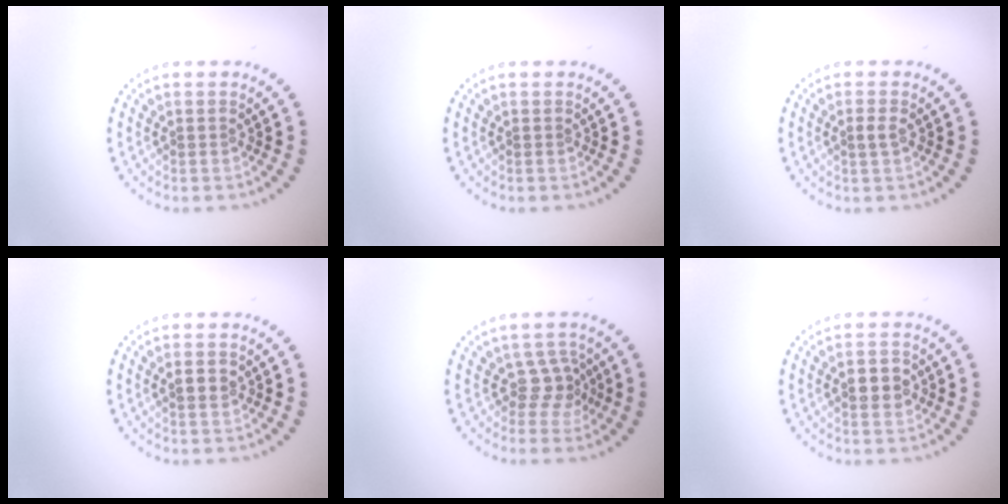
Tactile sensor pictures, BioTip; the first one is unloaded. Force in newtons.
{"total": 0.0}
{"total": 1.0, "press": 0.9, "slide": 0.5}
{"total": 1.3, "press": 1.3, "slide": 0.1}
{"total": 2.1, "press": 1.5, "slide": 1.5}
{"total": 2.7, "press": 2.7, "slide": 0.1}